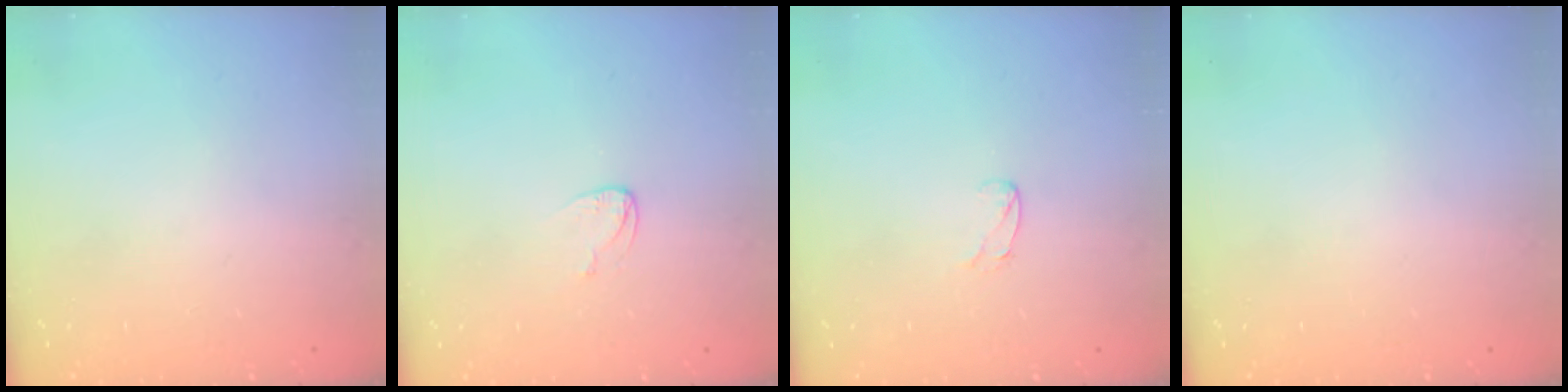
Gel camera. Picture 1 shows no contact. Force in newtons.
{"total": 3.4, "press": 3.4, "slide": 0.3}
{"total": 3.6, "press": 3.6, "slide": 0.3}
{"total": 0.0}